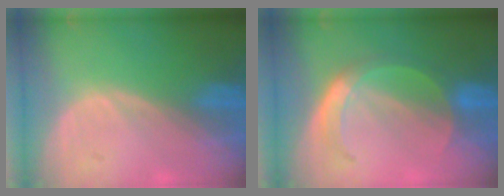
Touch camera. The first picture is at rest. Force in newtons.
{"total": 6.0, "press": 5.2, "slide": 3.0}